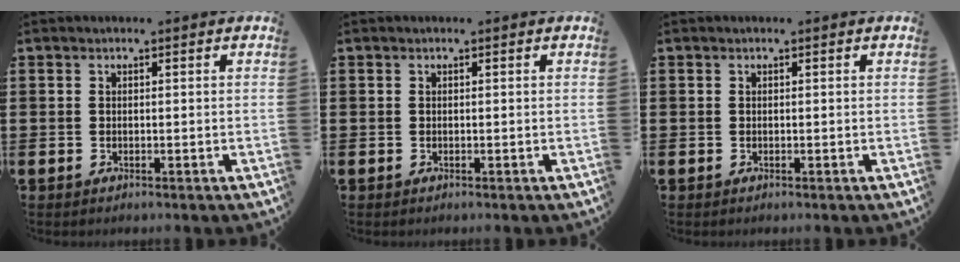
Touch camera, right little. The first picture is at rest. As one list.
[{"total": 0.0}, {"total": 0.0}]